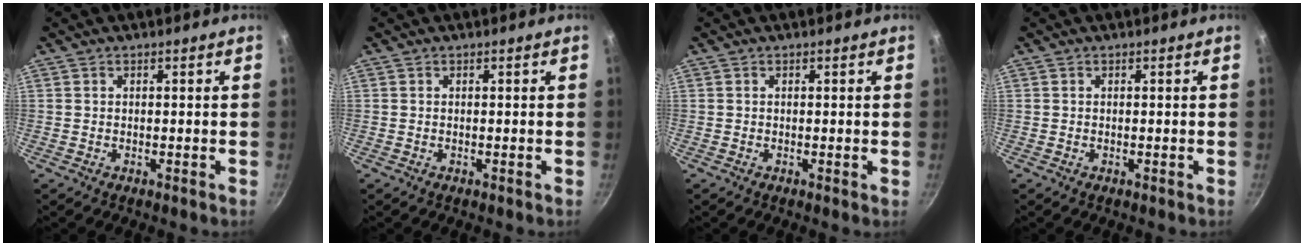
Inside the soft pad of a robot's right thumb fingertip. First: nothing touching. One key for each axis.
{"total": 0.0}
{"total": 0.0}
{"total": 0.0}